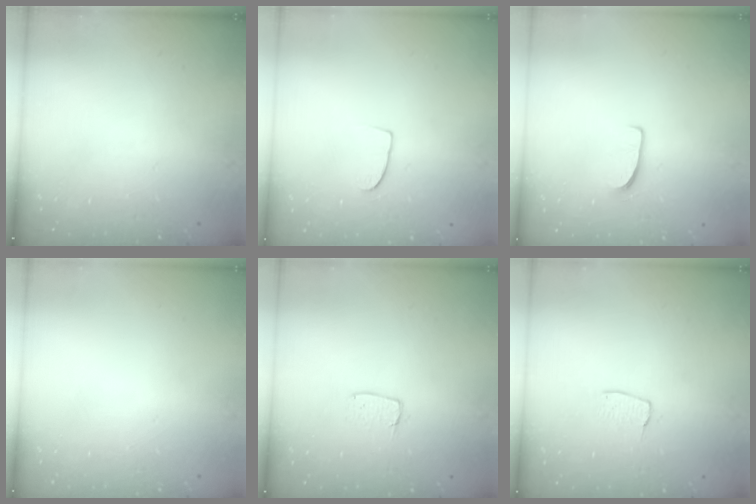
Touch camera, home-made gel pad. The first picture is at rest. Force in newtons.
{"total": 6.8, "press": 6.8, "slide": 0.6}
{"total": 5.8, "press": 5.7, "slide": 0.5}
{"total": 0.0}
{"total": 3.9, "press": 3.9, "slide": 0.3}
{"total": 4.7, "press": 4.7, "slide": 0.3}